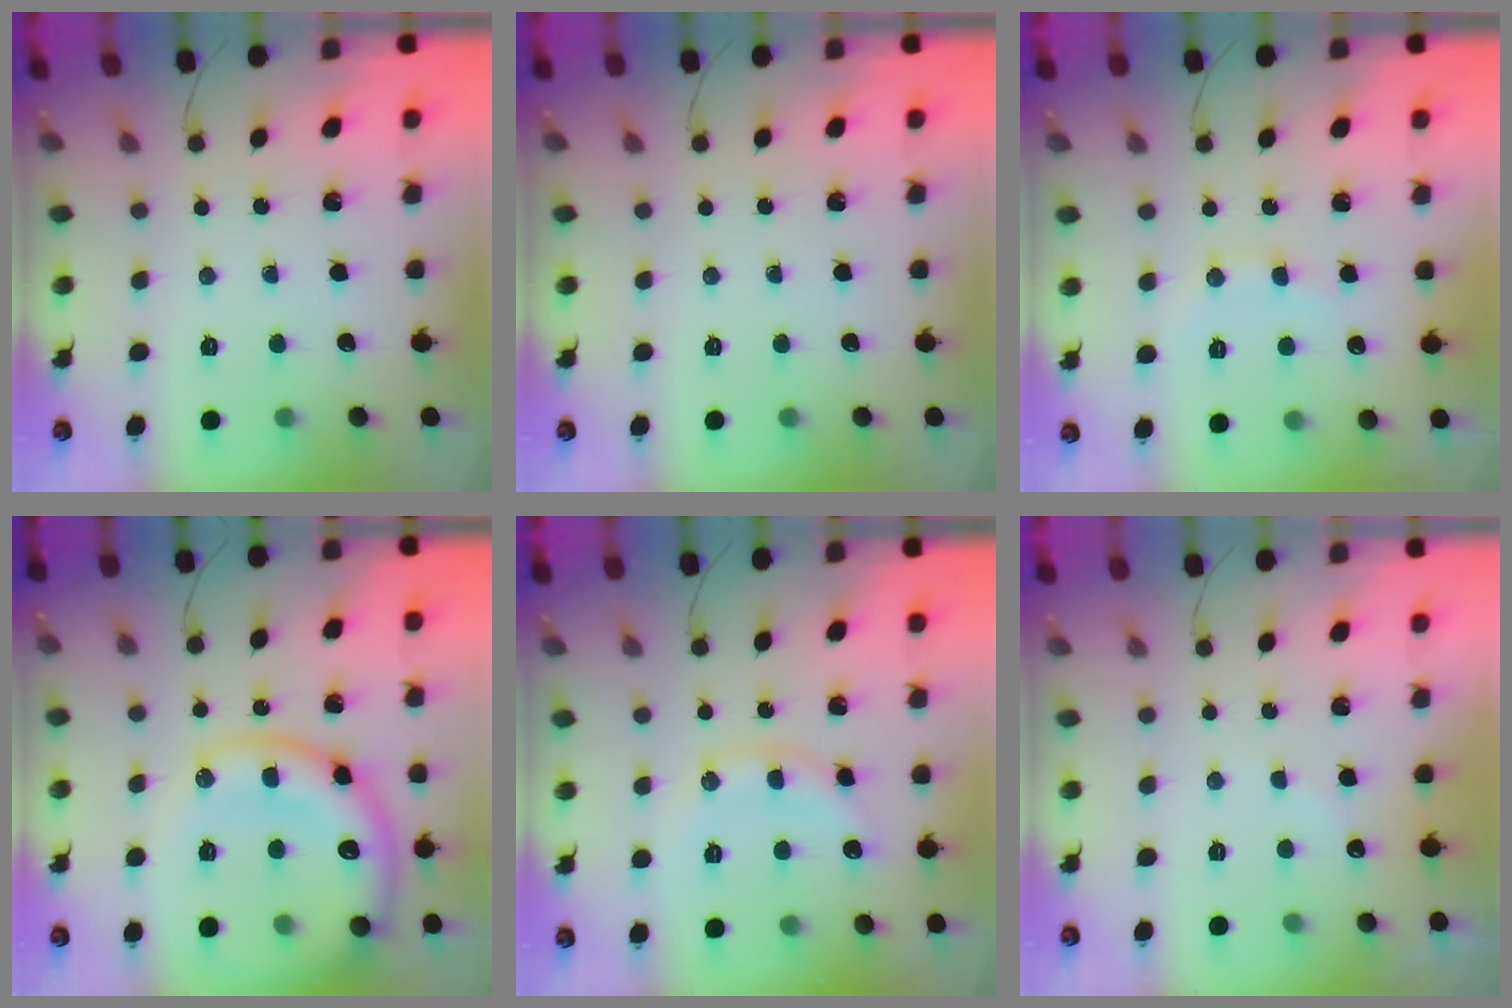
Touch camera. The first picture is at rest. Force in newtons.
{"total": 0.0}
{"total": 8.6, "press": 8.5, "slide": 0.9}
{"total": 18.5, "press": 18.3, "slide": 2.3}
{"total": 11.0, "press": 11.0, "slide": 0.6}
{"total": 5.2, "press": 5.1, "slide": 0.8}